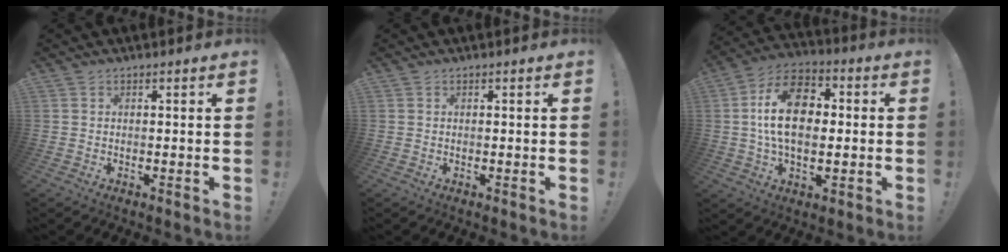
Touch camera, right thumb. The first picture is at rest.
{"total": 0.0}
{"total": 17.1, "force": [1.0, 11.1, 13.0], "torque": [-0.224, 0.013, 0.016]}